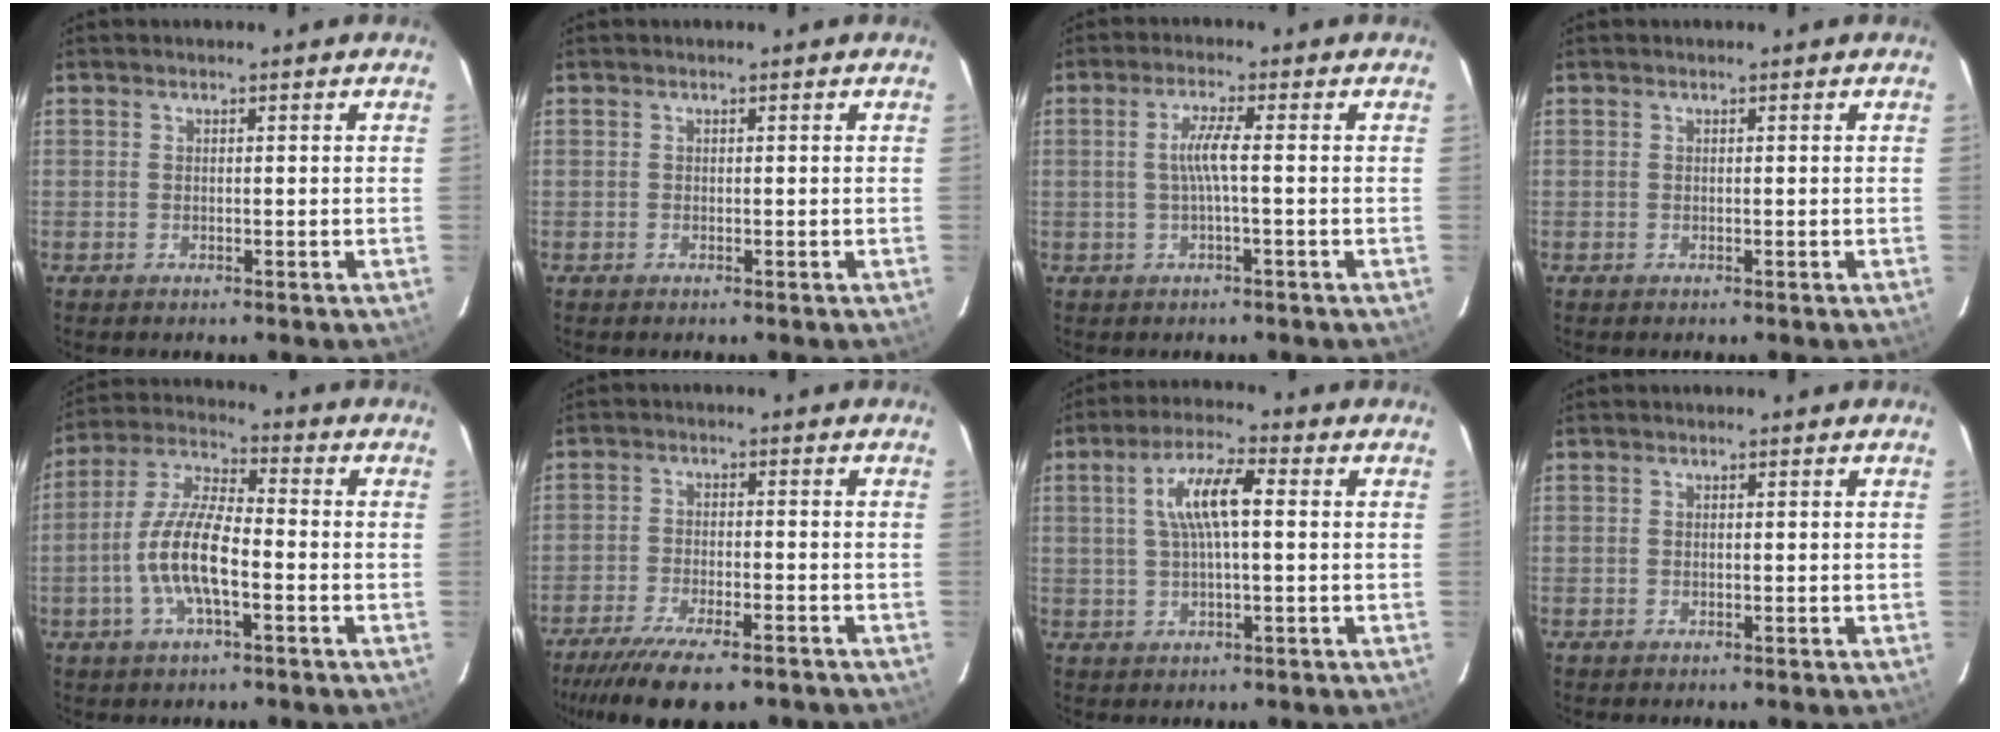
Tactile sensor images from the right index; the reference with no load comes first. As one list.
[{"total": 0.0}, {"total": 3.7, "force": [-0.5, -0.5, 3.6], "torque": [-0.074, 0.001, -0.007]}, {"total": 0.0}, {"total": 11.6, "force": [-3.4, 3.5, 10.5], "torque": [-0.220, 0.002, -0.066]}, {"total": 14.6, "force": [-11.3, 3.8, 8.4], "torque": [-0.177, -0.041, -0.183]}, {"total": 8.2, "force": [1.2, 1.9, 7.9], "torque": [-0.149, 0.013, 0.025]}, {"total": 0.0}]